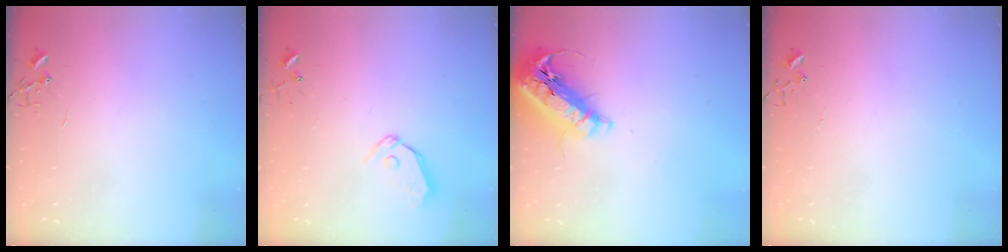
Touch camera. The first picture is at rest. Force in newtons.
{"total": 7.3, "press": 7.2, "slide": 0.8}
{"total": 21.2, "press": 20.8, "slide": 4.0}
{"total": 5.0, "press": 5.0, "slide": 0.4}